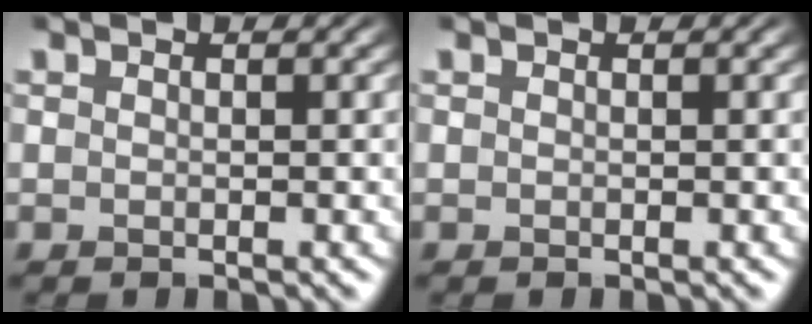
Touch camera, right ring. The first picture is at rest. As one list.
[{"total": 0.0}]